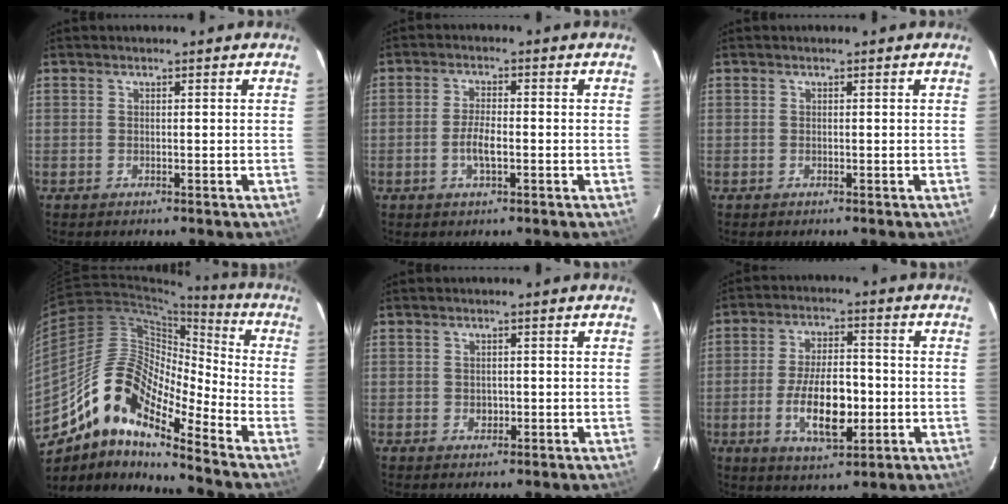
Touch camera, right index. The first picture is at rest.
{"total": 3.9, "force": [-1.3, 1.2, 3.5], "torque": [-0.072, -0.002, -0.024]}
{"total": 0.0}
{"total": 16.0, "force": [-11.1, 4.4, 10.6], "torque": [-0.173, 0.004, -0.226]}
{"total": 1.4, "force": [-0.1, 1.3, 0.5], "torque": [-0.006, 0.000, 0.000]}
{"total": 11.5, "force": [-2.8, 5.0, 9.9], "torque": [-0.187, -0.006, -0.043]}